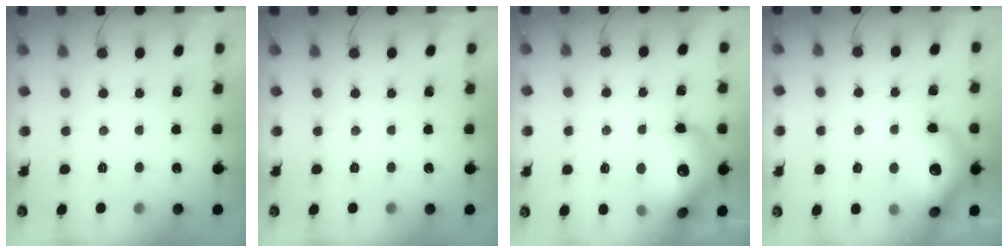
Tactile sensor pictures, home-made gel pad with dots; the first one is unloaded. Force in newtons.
{"total": 0.0}
{"total": 18.7, "press": 18.5, "slide": 2.3}
{"total": 17.5, "press": 16.8, "slide": 4.8}